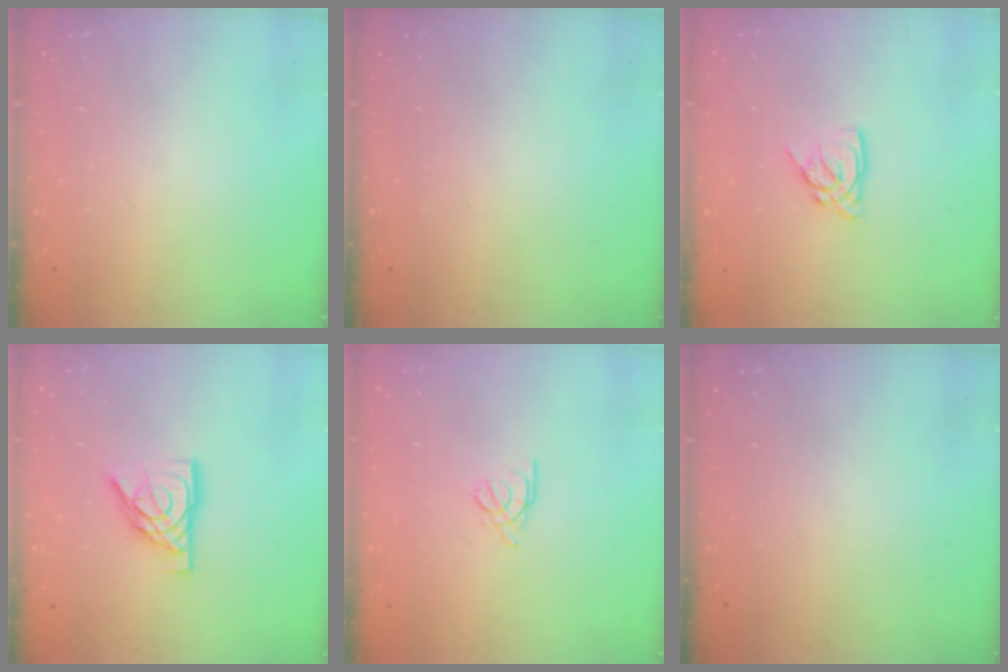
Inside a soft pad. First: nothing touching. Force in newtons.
{"total": 0.0}
{"total": 6.4, "press": 6.4, "slide": 0.7}
{"total": 10.7, "press": 10.6, "slide": 1.2}
{"total": 2.2, "press": 2.2, "slide": 0.5}
{"total": 0.0}